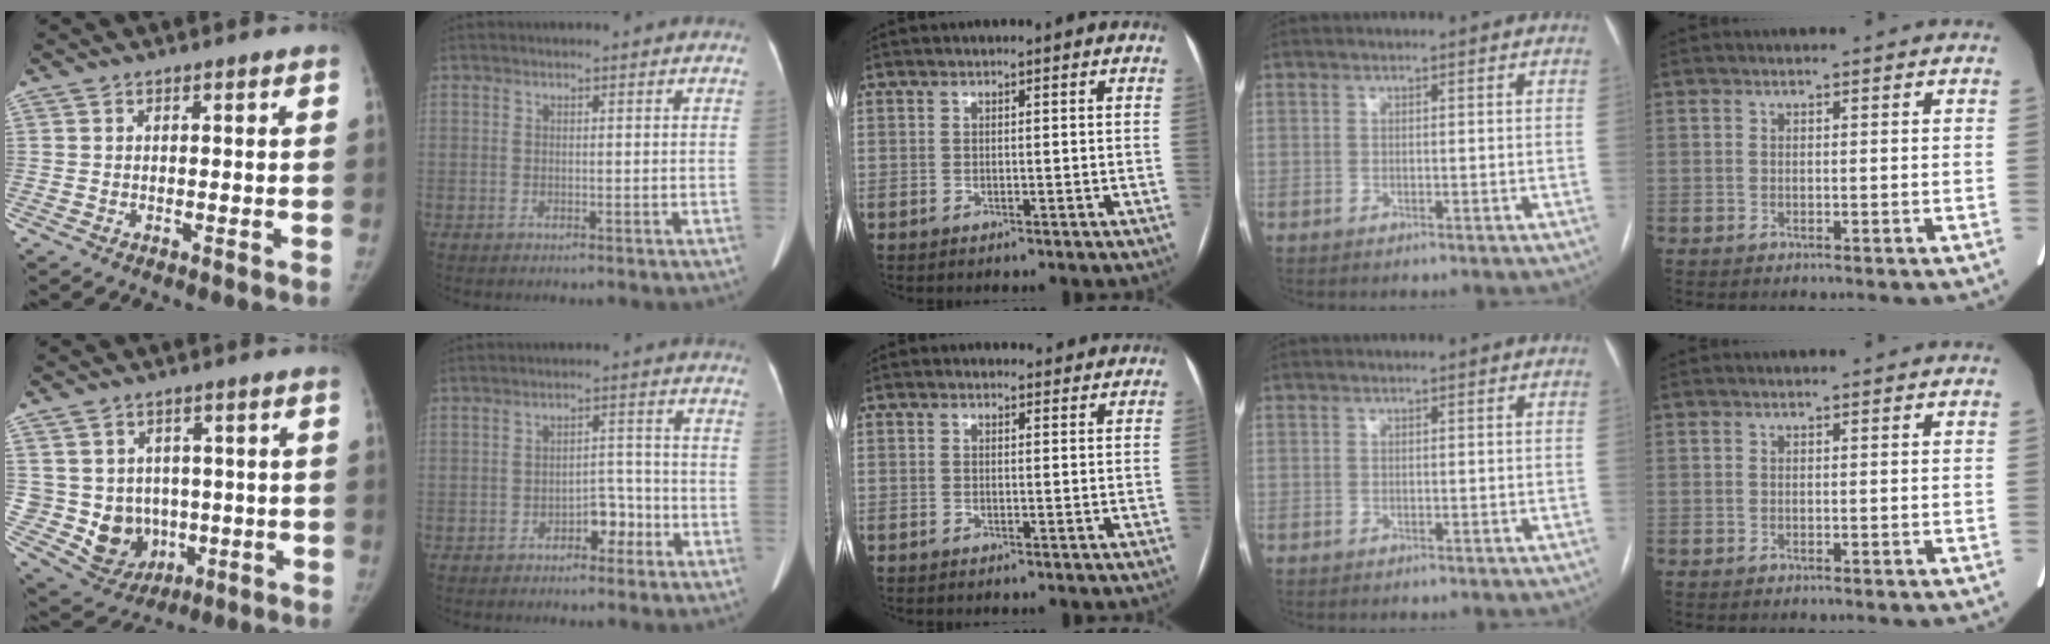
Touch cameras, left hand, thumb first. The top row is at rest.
{"thumb": {"total": 10.7, "force": [-0.5, 9.5, 4.9], "torque": [-0.046, 0.001, 0.021]}, "index": {"total": 3.9, "force": [-2.3, 2.0, 2.4], "torque": [-0.028, 0.015, -0.037]}, "middle": {"total": 2.7, "force": [2.5, 0.9, 0.0], "torque": [-0.002, 0.006, 0.024]}}